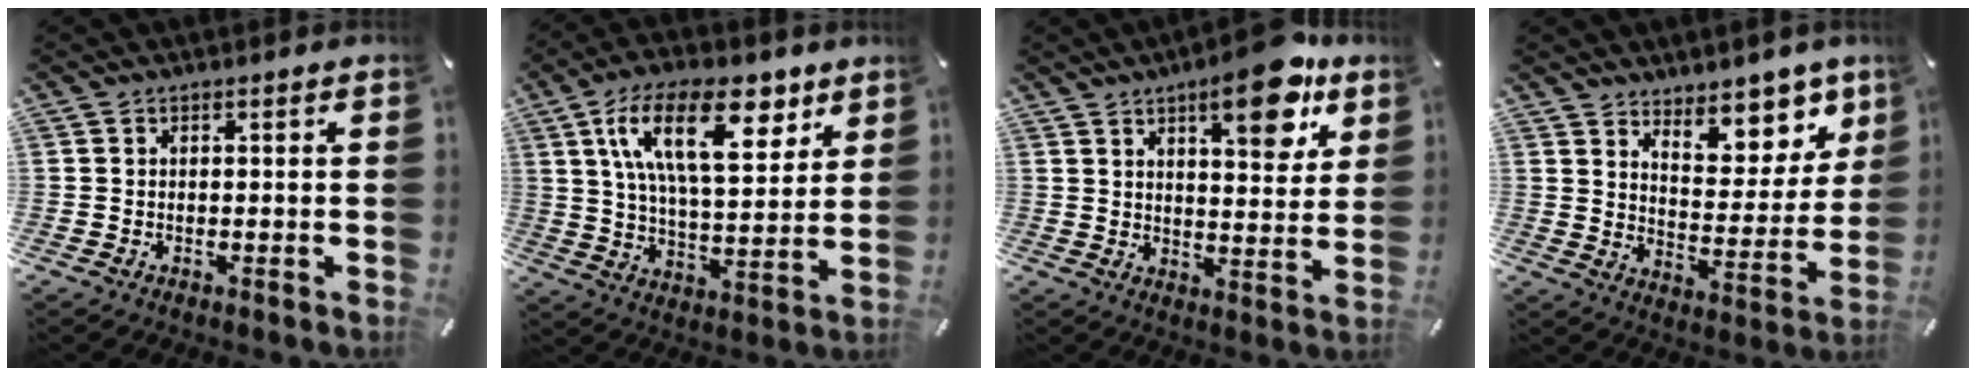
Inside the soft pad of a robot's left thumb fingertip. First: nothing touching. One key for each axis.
{"total": 20.1, "fx": 9.6, "fy": 9.3, "fz": 15.0, "tx": -0.261, "ty": -0.022, "tz": 0.153}
{"total": 14.1, "fx": 8.4, "fy": 5.3, "fz": 10.0, "tx": -0.129, "ty": -0.043, "tz": 0.135}
{"total": 10.0, "fx": 8.5, "fy": 4.8, "fz": 2.2, "tx": -0.006, "ty": -0.094, "tz": 0.150}